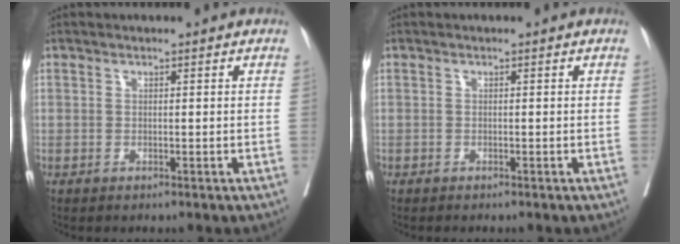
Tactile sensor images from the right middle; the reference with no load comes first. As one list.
[{"total": 0.7, "force": [-0.7, 0.1, 0.2], "torque": [-0.004, -0.001, -0.013]}]